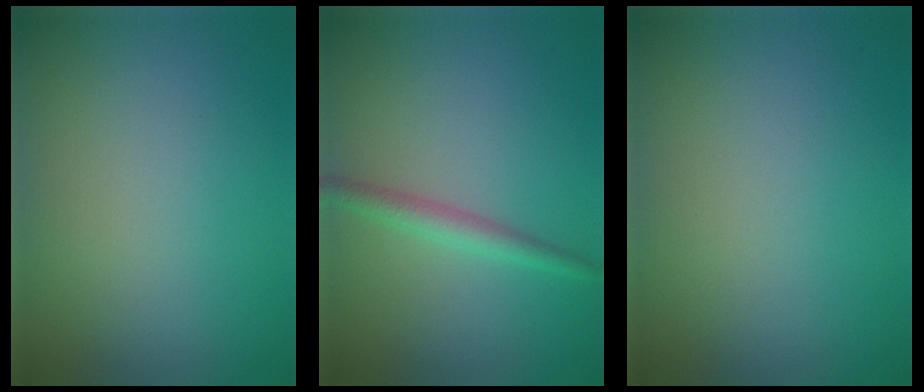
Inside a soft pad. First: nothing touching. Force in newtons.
{"total": 2.1, "press": 2.1, "slide": 0.1}
{"total": 0.0}